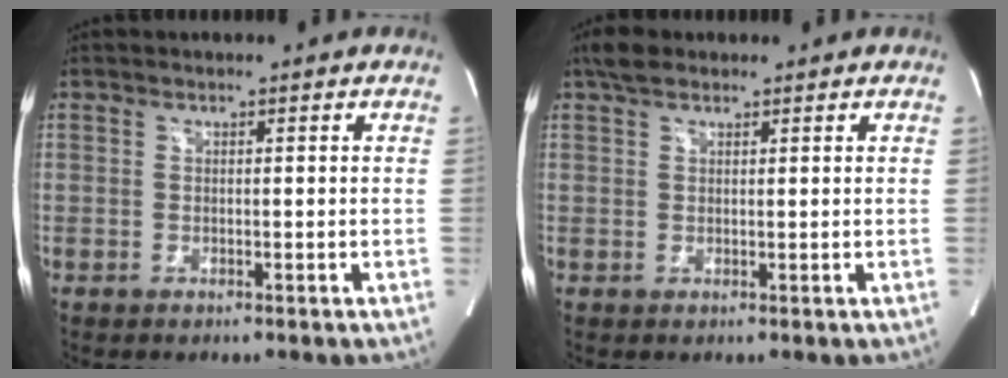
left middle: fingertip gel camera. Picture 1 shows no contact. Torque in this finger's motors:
{"motor_torque": [0.30, -0.20, -0.06, 0.03]}